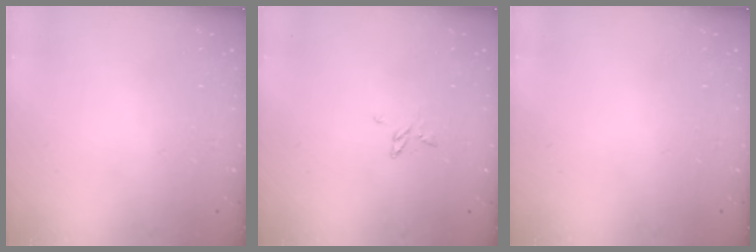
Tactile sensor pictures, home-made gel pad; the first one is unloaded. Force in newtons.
{"total": 3.2, "press": 3.2, "slide": 0.3}
{"total": 0.0}